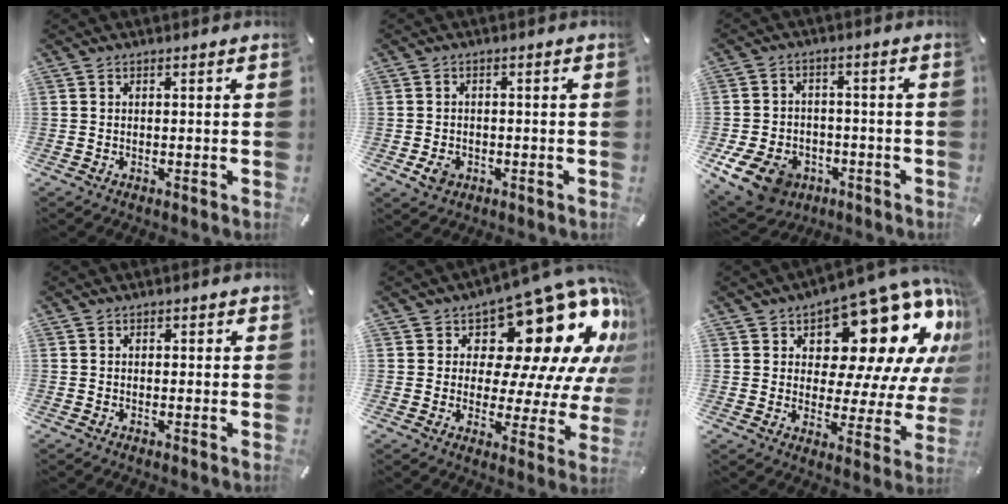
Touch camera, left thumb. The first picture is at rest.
{"total": 3.4, "force": [-1.4, 2.7, 1.7], "torque": [-0.040, 0.003, -0.028]}
{"total": 11.0, "force": [-5.8, 7.7, 5.3], "torque": [-0.110, 0.036, -0.104]}
{"total": 0.7, "force": [0.0, 0.6, 0.3], "torque": [0.003, 0.001, -0.002]}
{"total": 22.6, "force": [11.1, 11.5, 15.9], "torque": [-0.205, -0.091, 0.186]}
{"total": 21.0, "force": [11.6, 10.9, 13.7], "torque": [-0.182, -0.092, 0.191]}